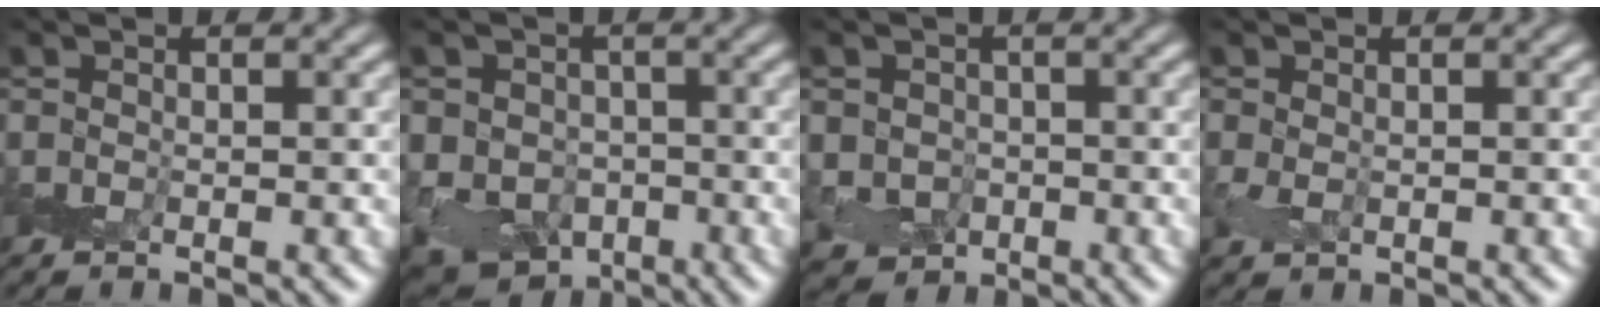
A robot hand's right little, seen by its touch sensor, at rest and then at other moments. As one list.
[{"total": 11.1, "force": [-4.8, 9.2, 3.9], "torque": [-0.056, -0.026, -0.104]}, {"total": 3.7, "force": [-1.1, 3.3, 1.1], "torque": [0.002, -0.004, -0.021]}, {"total": 0.9, "force": [0.1, 0.7, 0.6], "torque": [-0.015, -0.002, 0.005]}]